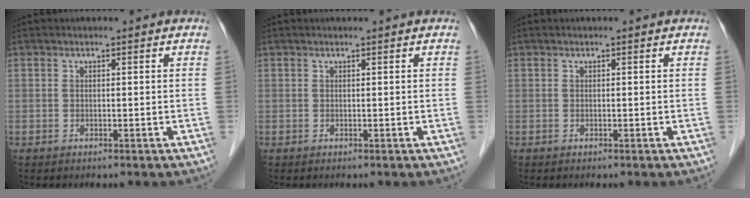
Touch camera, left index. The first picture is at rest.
{"total": 0.0}
{"total": 0.0}